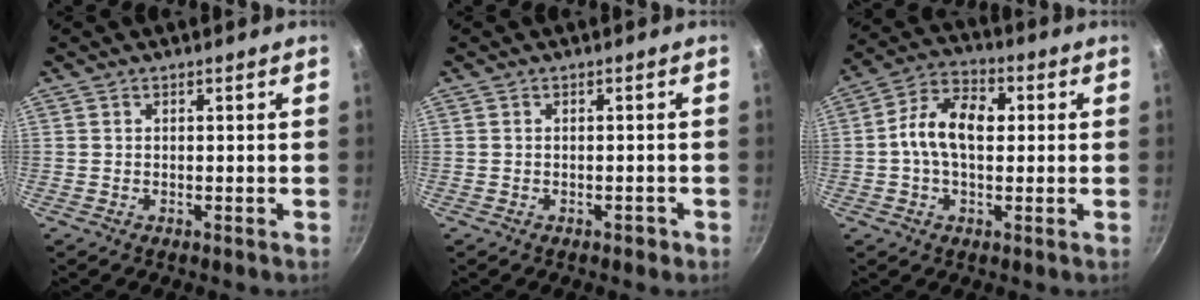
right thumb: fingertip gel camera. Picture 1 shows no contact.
{"total": 1.1, "force": [-0.7, 0.6, 0.6], "torque": [-0.006, 0.005, -0.011]}
{"total": 10.8, "force": [0.7, 6.7, 8.4], "torque": [-0.150, 0.026, 0.005]}